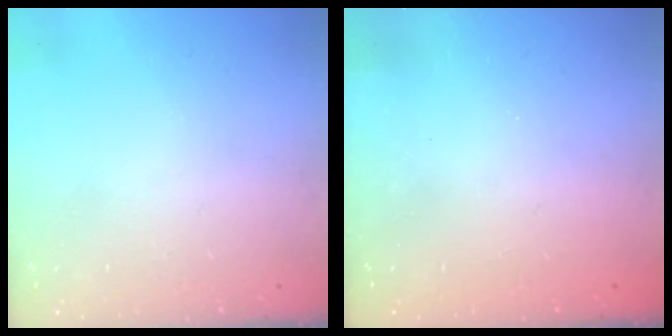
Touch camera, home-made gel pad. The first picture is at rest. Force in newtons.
{"total": 2.6, "press": 2.4, "slide": 0.8}